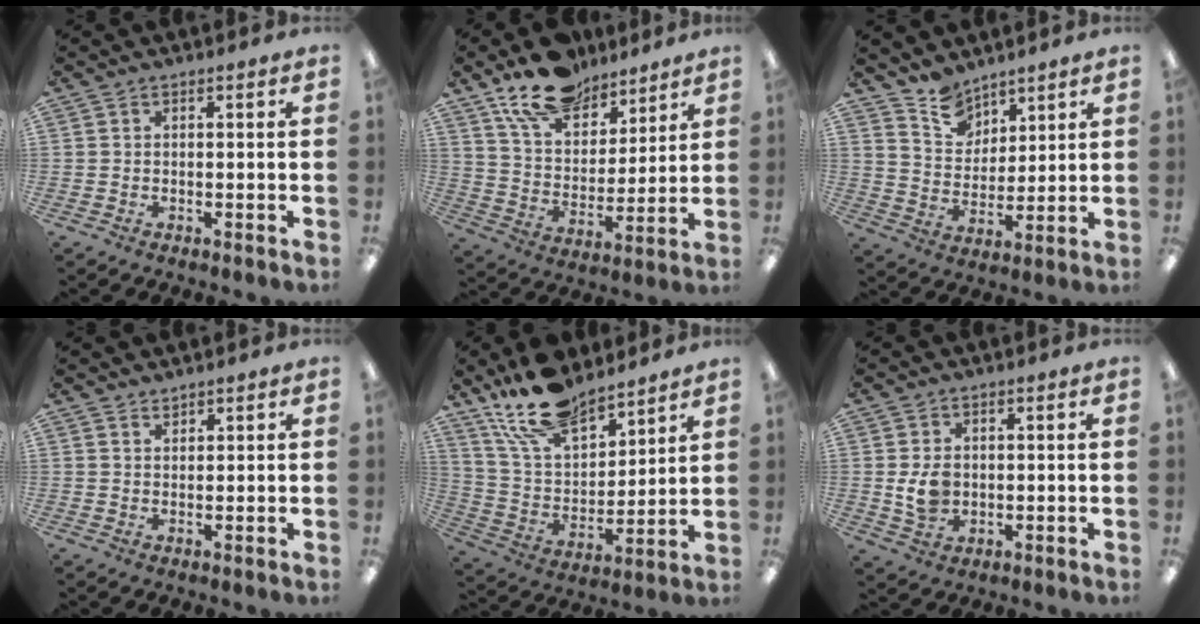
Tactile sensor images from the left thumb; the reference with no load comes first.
{"total": 16.4, "force": [12.4, 8.3, 6.9], "torque": [-0.114, -0.070, 0.227]}
{"total": 9.3, "force": [7.5, 5.2, 1.4], "torque": [-0.039, -0.048, 0.146]}
{"total": 1.5, "force": [1.4, 0.3, 0.0], "torque": [0.008, -0.006, 0.027]}
{"total": 17.9, "force": [14.2, 7.7, 7.7], "torque": [-0.160, -0.080, 0.260]}
{"total": 6.0, "force": [0.1, 4.5, 3.9], "torque": [-0.070, -0.001, 0.001]}